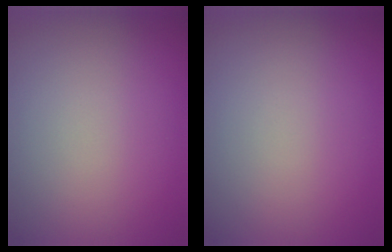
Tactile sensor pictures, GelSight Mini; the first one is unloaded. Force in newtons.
{"total": 0.0}